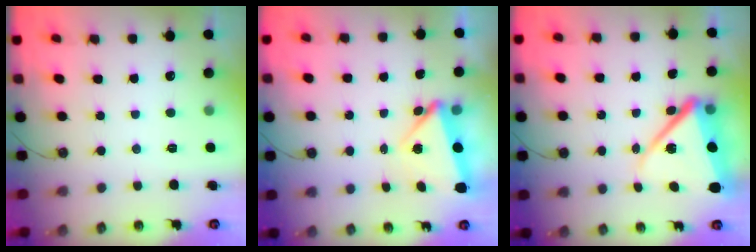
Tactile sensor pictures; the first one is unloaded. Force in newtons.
{"total": 5.8, "press": 5.4, "slide": 2.1}
{"total": 13.1, "press": 12.9, "slide": 1.8}